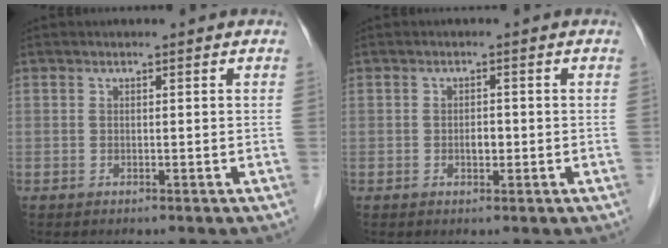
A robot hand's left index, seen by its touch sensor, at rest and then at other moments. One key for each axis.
{"total": 1.5, "fx": -0.4, "fy": 0.9, "fz": 1.2, "tx": -0.021, "ty": 0.002, "tz": -0.005}